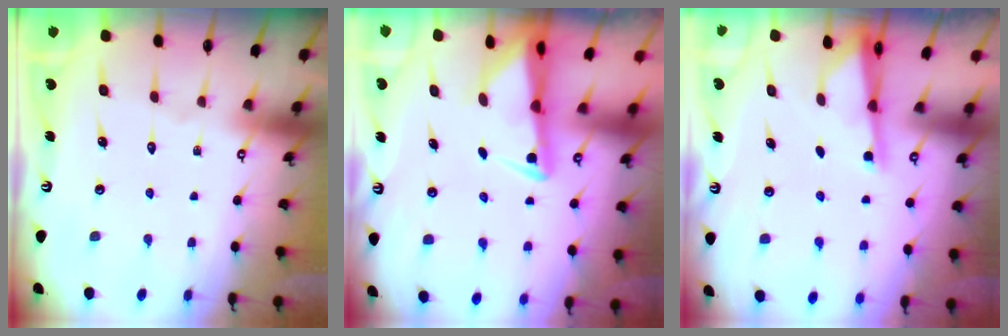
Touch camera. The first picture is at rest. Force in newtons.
{"total": 2.2, "press": 2.2, "slide": 0.4}
{"total": 2.7, "press": 2.7, "slide": 0.5}